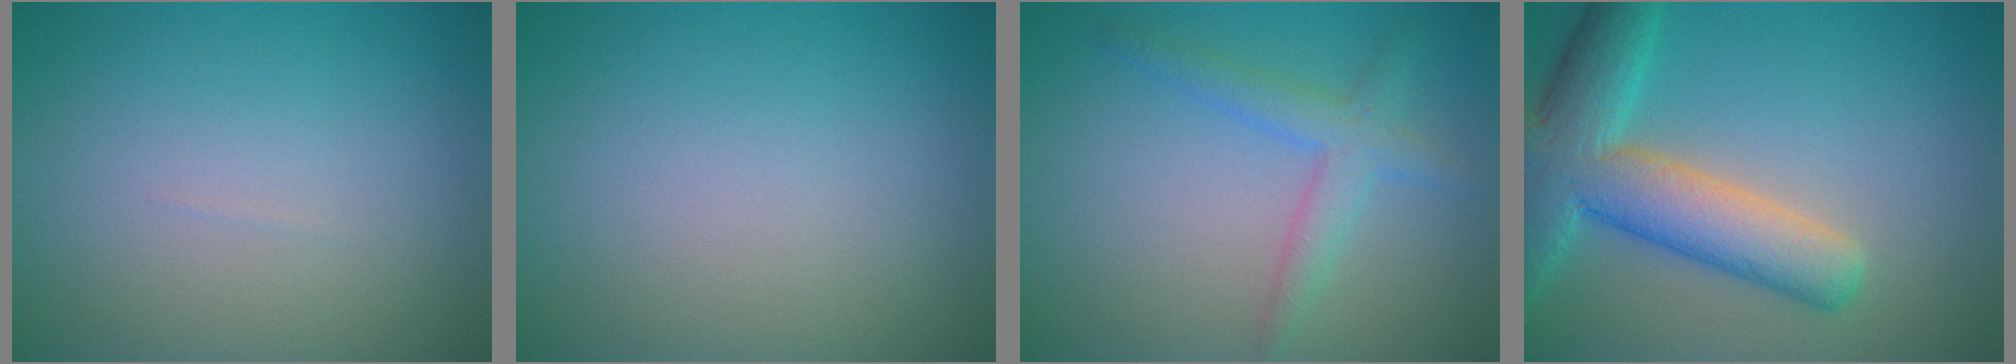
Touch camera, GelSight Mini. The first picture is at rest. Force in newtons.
{"total": 0.0}
{"total": 2.8, "press": 2.8, "slide": 0.1}
{"total": 8.5, "press": 8.5, "slide": 0.5}